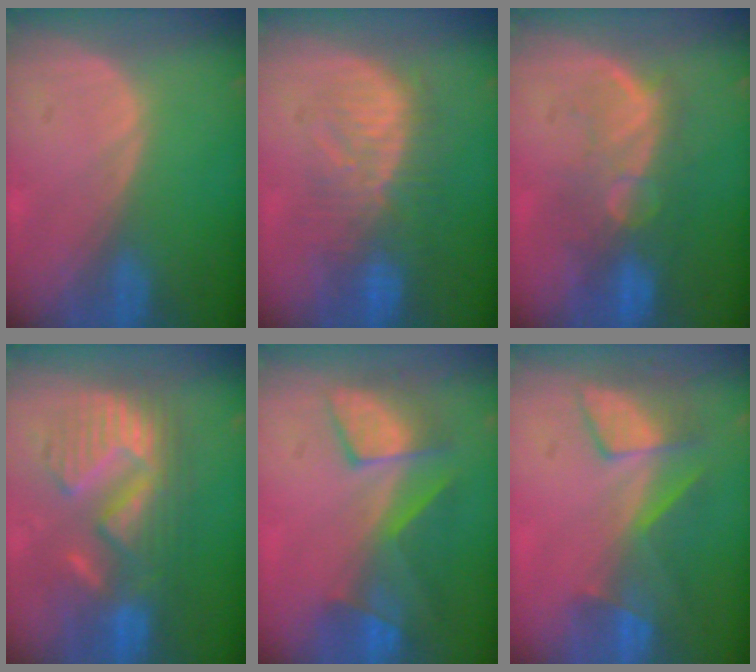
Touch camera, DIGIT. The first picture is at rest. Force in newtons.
{"total": 9.6, "press": 9.0, "slide": 3.3}
{"total": 9.6, "press": 8.5, "slide": 4.4}
{"total": 11.0, "press": 11.0, "slide": 1.0}
{"total": 8.0, "press": 7.8, "slide": 1.8}
{"total": 8.5, "press": 7.2, "slide": 4.5}